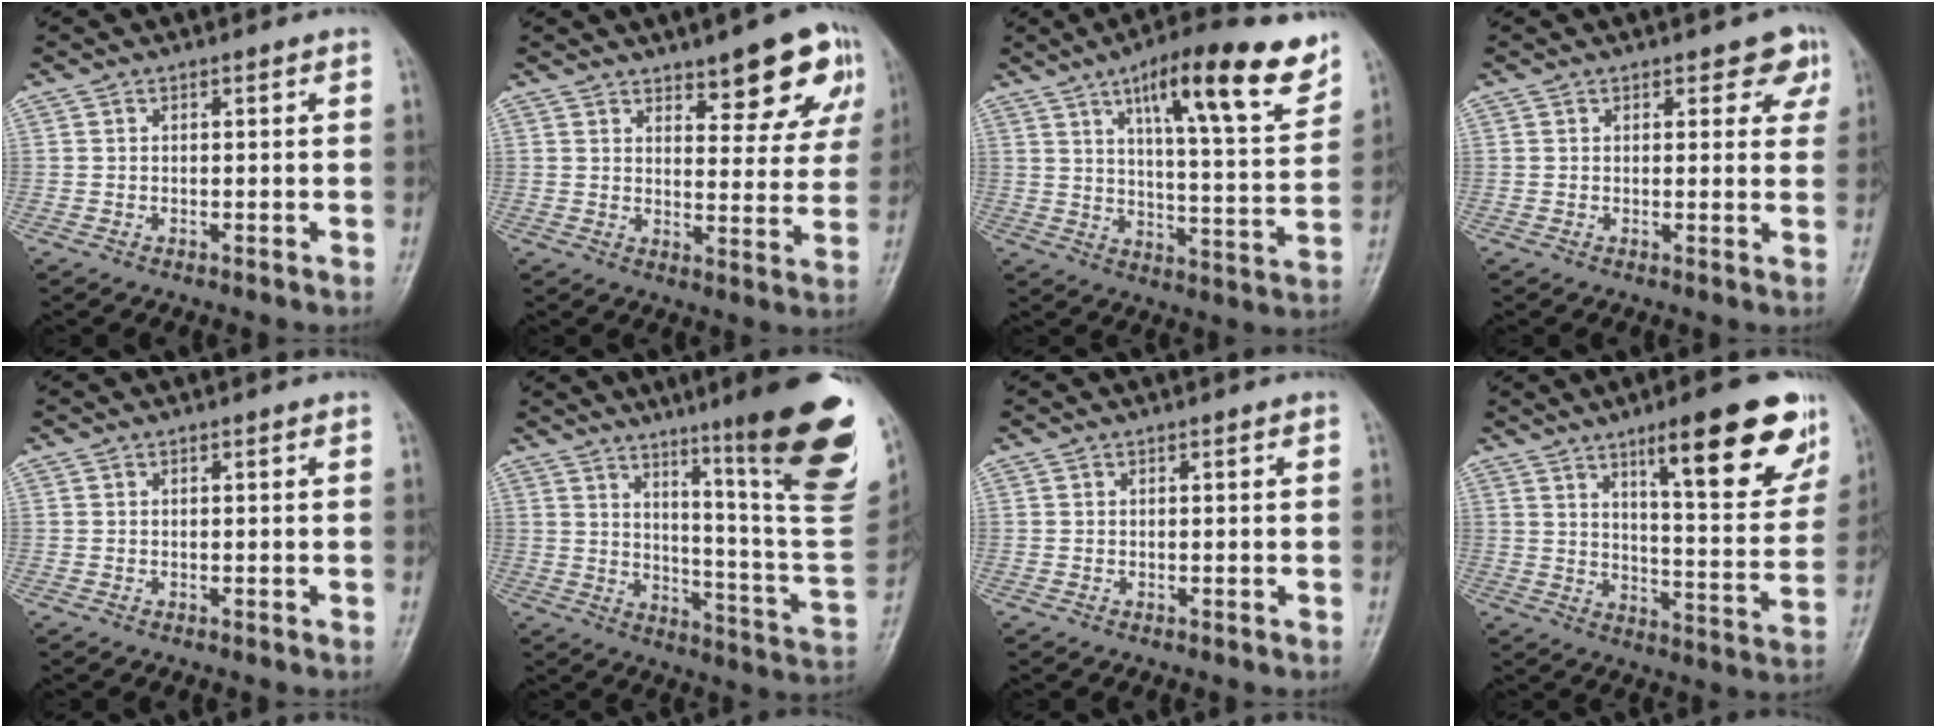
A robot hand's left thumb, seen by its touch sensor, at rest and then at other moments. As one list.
[{"total": 12.3, "force": [7.3, 4.5, 8.8], "torque": [-0.064, -0.035, 0.096]}, {"total": 18.6, "force": [11.0, 4.4, 14.4], "torque": [-0.181, -0.045, 0.167]}, {"total": 4.0, "force": [2.4, 2.4, 2.2], "torque": [0.014, -0.006, 0.023]}, {"total": 0.0}, {"total": 25.9, "force": [14.8, 2.3, 21.1], "torque": [-0.254, -0.076, 0.219]}, {"total": 0.0}, {"total": 19.6, "force": [11.4, 4.9, 15.2], "torque": [-0.164, -0.049, 0.165]}]